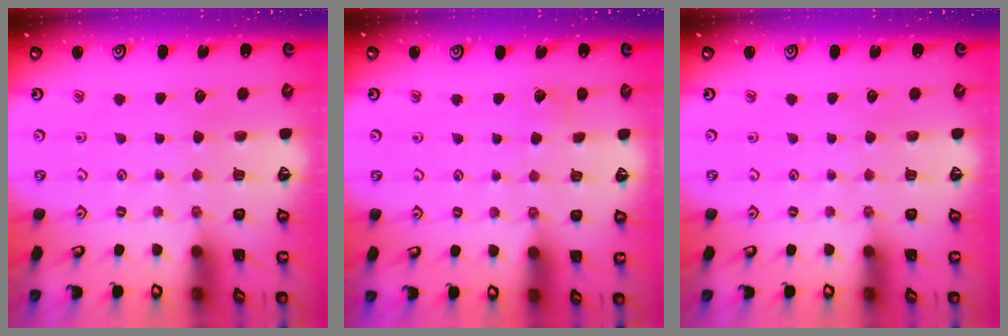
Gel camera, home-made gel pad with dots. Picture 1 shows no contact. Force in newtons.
{"total": 2.9, "press": 2.9, "slide": 0.3}
{"total": 0.0}